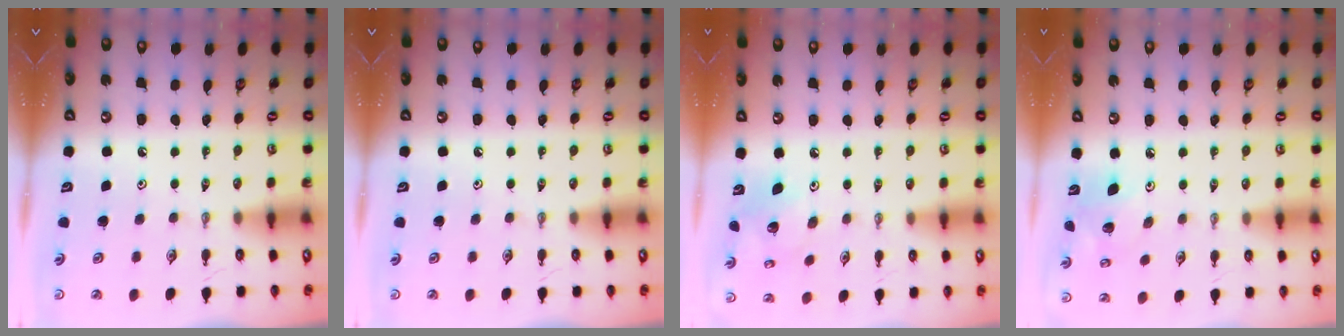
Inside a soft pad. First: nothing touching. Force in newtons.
{"total": 0.0}
{"total": 6.7, "press": 6.7, "slide": 0.3}
{"total": 7.1, "press": 6.9, "slide": 1.6}